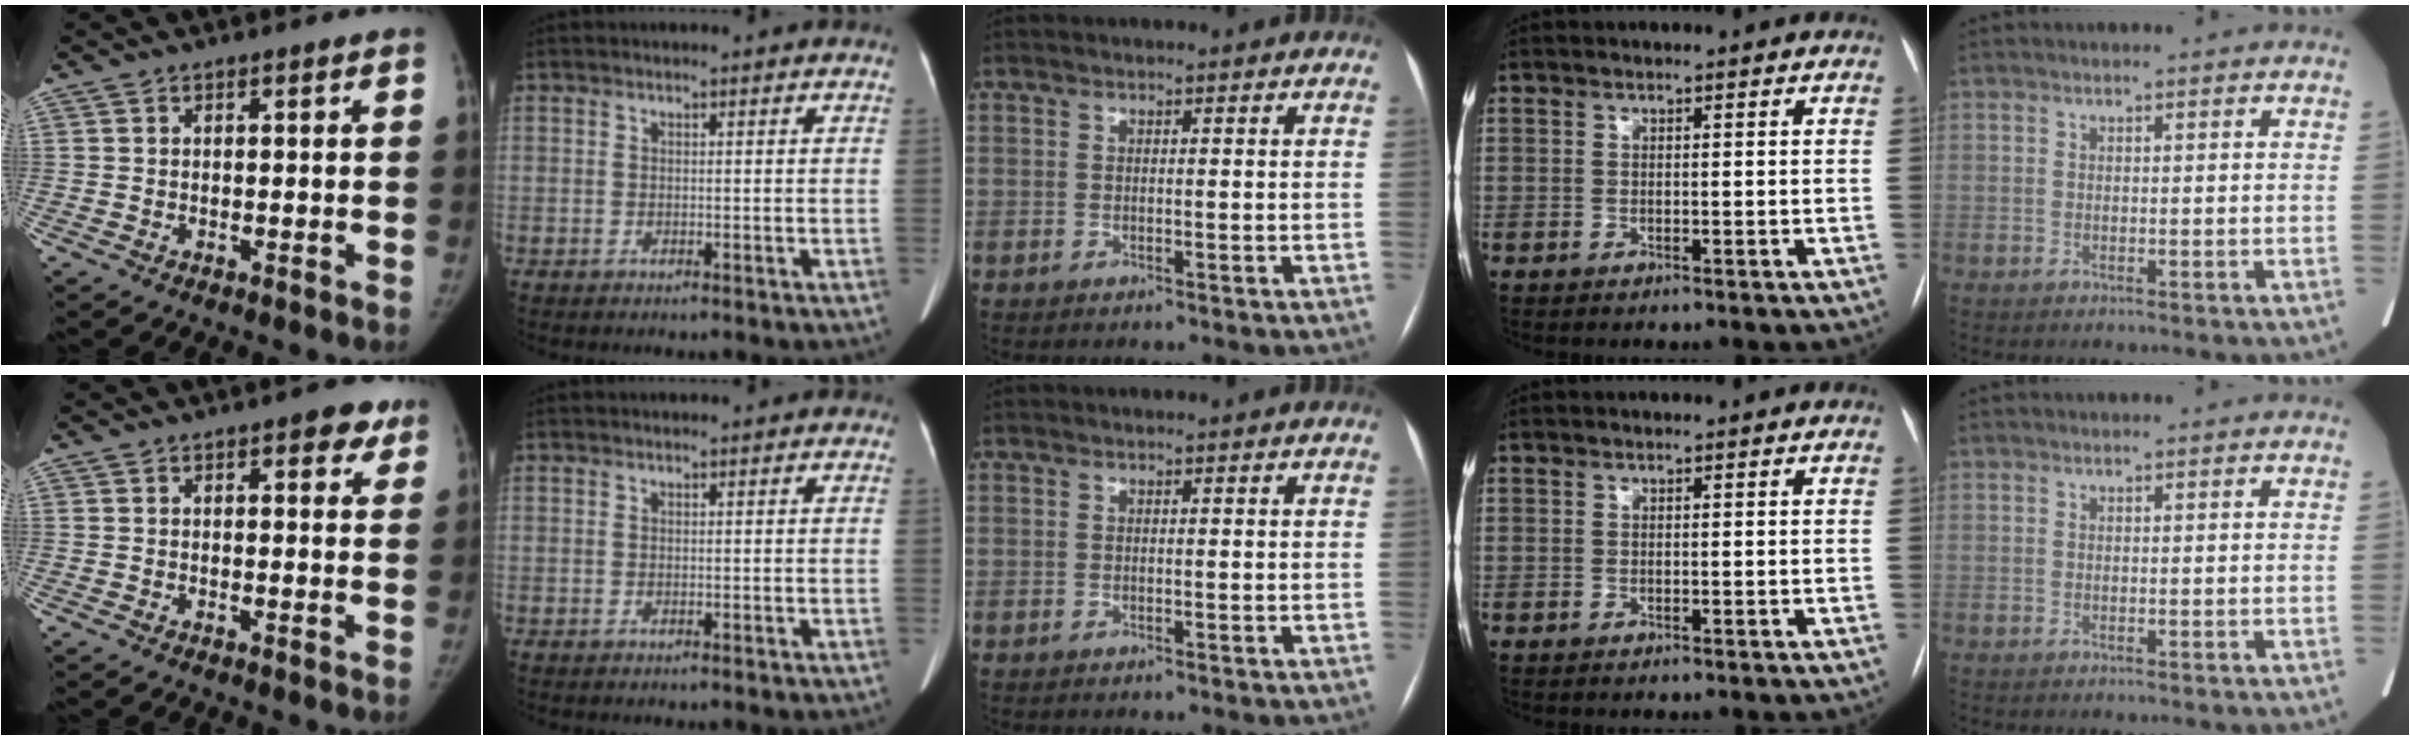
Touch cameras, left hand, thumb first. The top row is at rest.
{"thumb": {"total": 4.8, "force": [2.7, 2.2, 3.3], "torque": [-0.016, -0.007, 0.025]}}